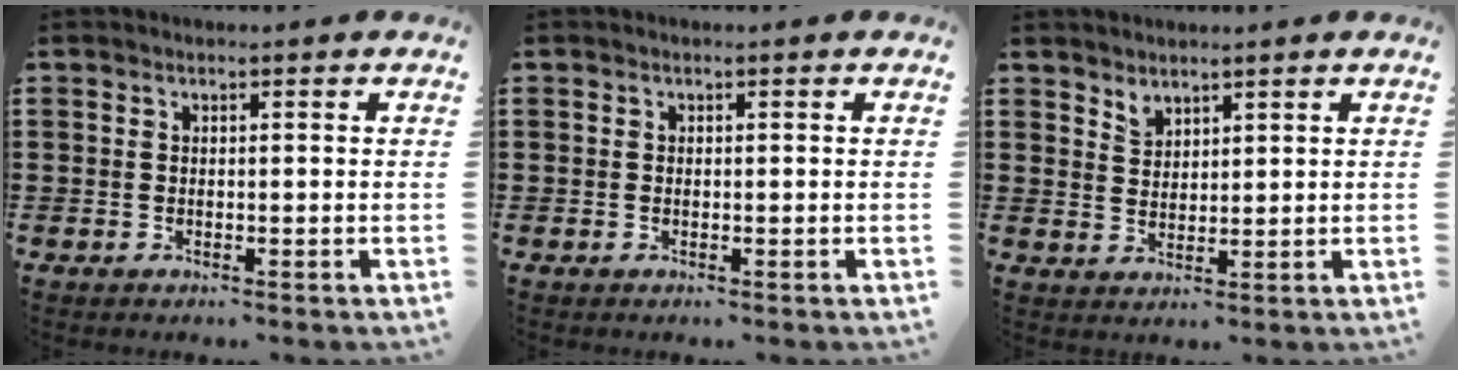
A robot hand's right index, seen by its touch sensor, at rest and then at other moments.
{"total": 0.0}
{"total": 2.3, "force": [2.0, 1.1, 0.1], "torque": [-0.007, 0.003, 0.040]}